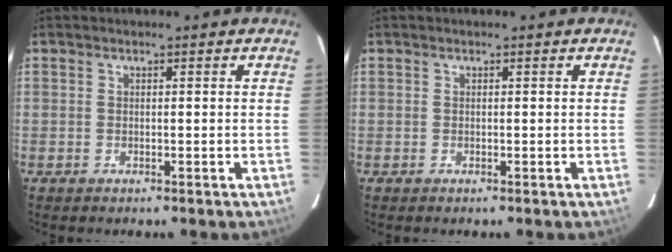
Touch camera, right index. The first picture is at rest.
{"total": 0.0}